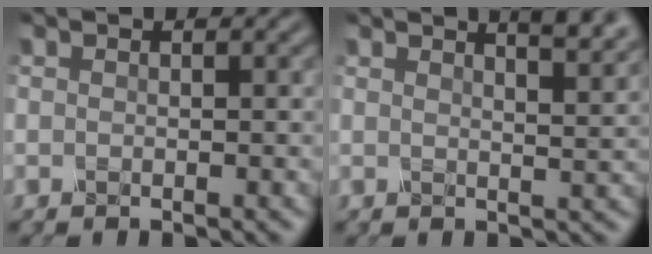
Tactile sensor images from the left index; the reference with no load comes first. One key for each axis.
{"total": 4.7, "fx": 3.5, "fy": 1.3, "fz": 2.9, "tx": -0.018, "ty": 0.022, "tz": 0.020}